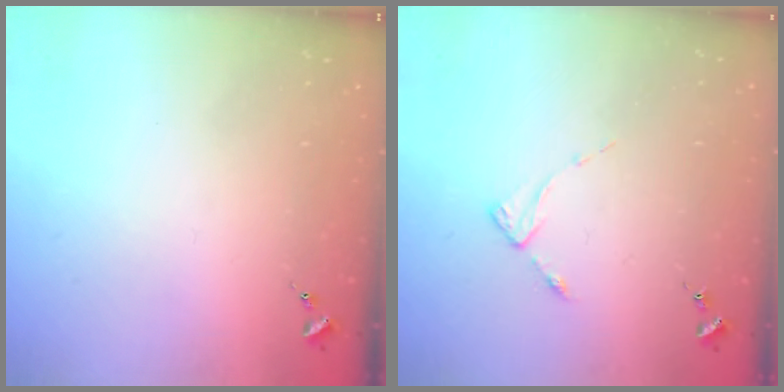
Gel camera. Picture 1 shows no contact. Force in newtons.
{"total": 2.9, "press": 2.8, "slide": 0.4}